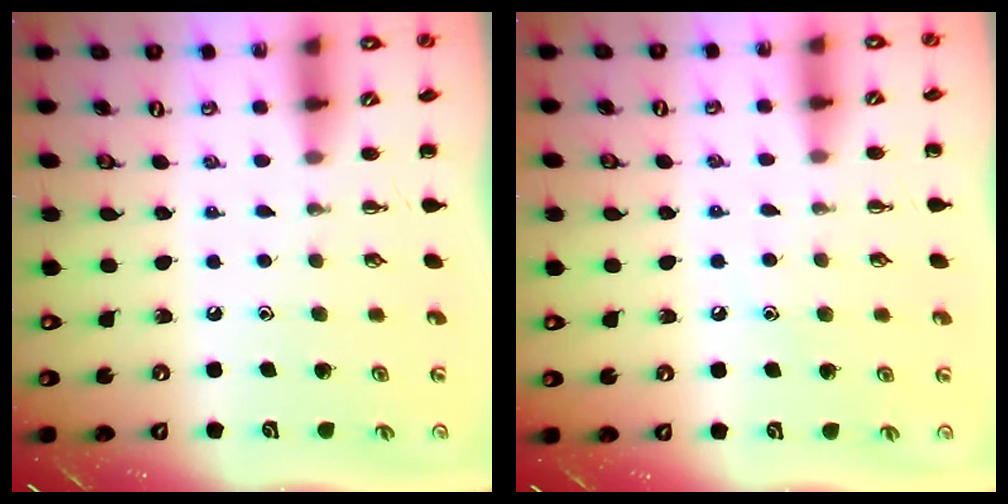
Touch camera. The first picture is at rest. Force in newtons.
{"total": 5.6, "press": 5.4, "slide": 1.6}